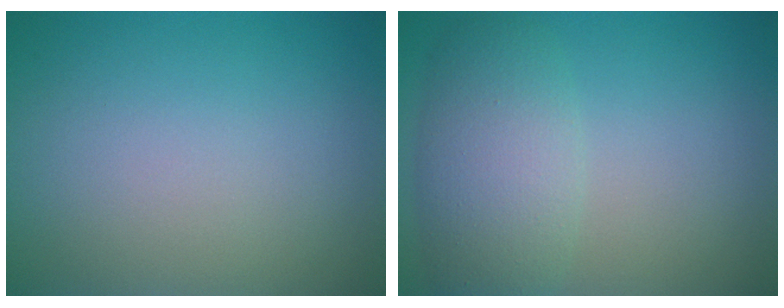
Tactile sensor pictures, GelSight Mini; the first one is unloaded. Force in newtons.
{"total": 4.8, "press": 4.8, "slide": 0.2}